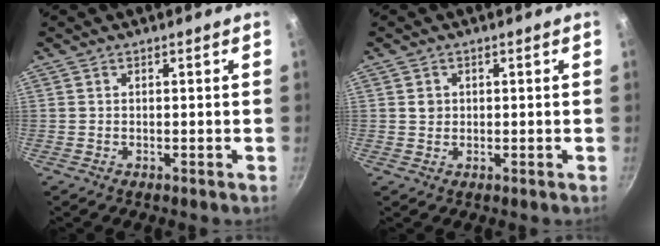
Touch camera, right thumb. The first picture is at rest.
{"total": 1.6, "force": [0.3, 1.5, 0.6], "torque": [-0.002, 0.004, 0.005]}